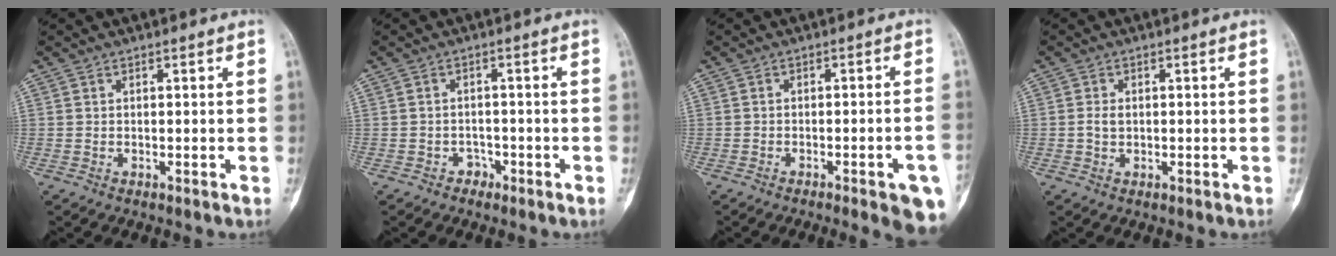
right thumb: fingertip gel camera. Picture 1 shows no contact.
{"total": 1.9, "force": [-1.2, 1.4, 0.3], "torque": [0.001, 0.010, -0.021]}
{"total": 9.4, "force": [-4.7, 1.9, 8.0], "torque": [-0.089, 0.013, -0.056]}
{"total": 1.8, "force": [0.0, 1.3, 1.2], "torque": [-0.024, 0.003, 0.000]}